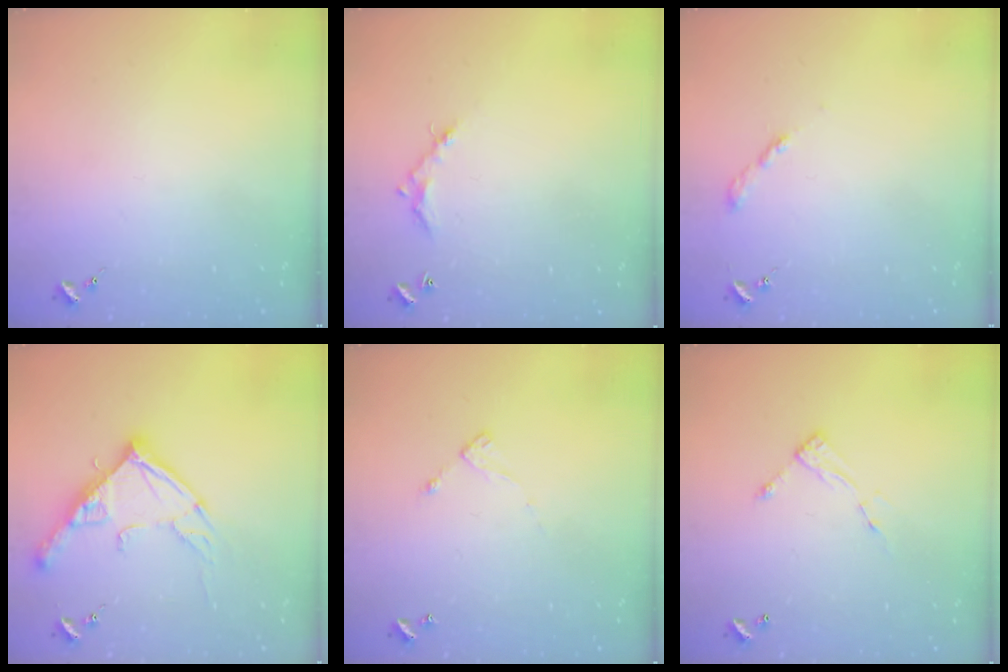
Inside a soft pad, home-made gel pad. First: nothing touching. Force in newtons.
{"total": 5.8, "press": 5.8, "slide": 0.3}
{"total": 2.6, "press": 2.6, "slide": 0.3}
{"total": 16.2, "press": 16.1, "slide": 1.7}
{"total": 5.2, "press": 5.2, "slide": 0.3}
{"total": 5.4, "press": 5.4, "slide": 0.3}